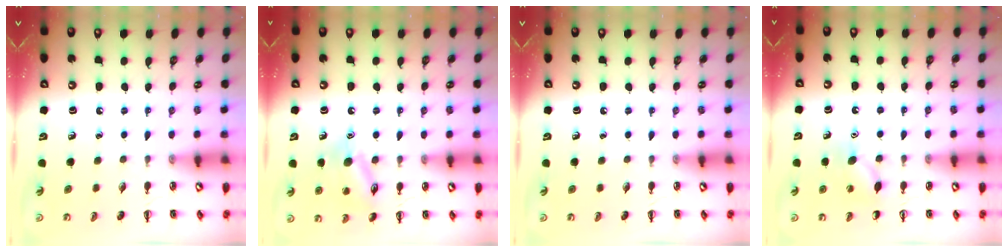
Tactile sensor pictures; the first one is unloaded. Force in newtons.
{"total": 11.6, "press": 11.5, "slide": 0.6}
{"total": 0.0}
{"total": 7.2, "press": 6.9, "slide": 2.0}